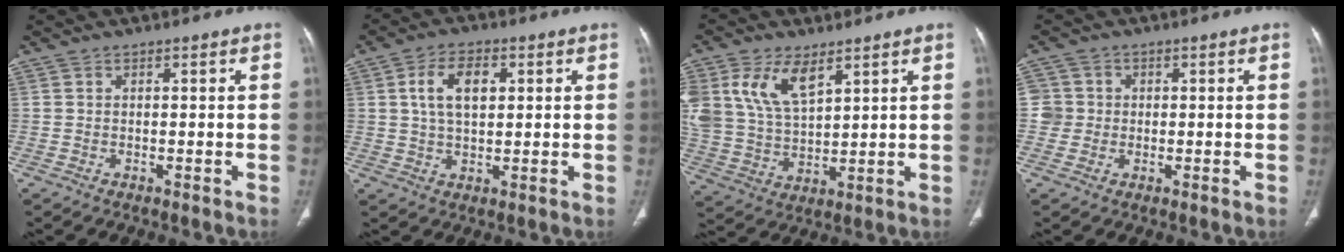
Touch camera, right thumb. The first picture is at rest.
{"total": 7.5, "force": [1.9, 4.3, 5.8], "torque": [-0.097, 0.003, 0.033]}
{"total": 12.6, "force": [6.2, 6.9, 8.6], "torque": [-0.167, -0.015, 0.134]}
{"total": 3.6, "force": [0.0, 3.6, 0.1], "torque": [0.026, 0.009, -0.004]}